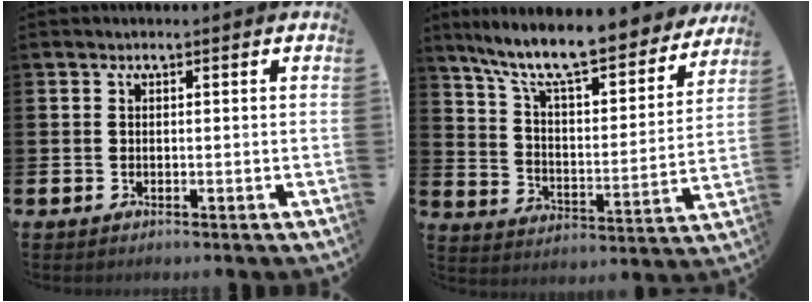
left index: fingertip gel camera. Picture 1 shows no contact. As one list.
[{"total": 11.2, "force": [9.9, 1.9, 4.9], "torque": [-0.124, -0.069, 0.166]}]